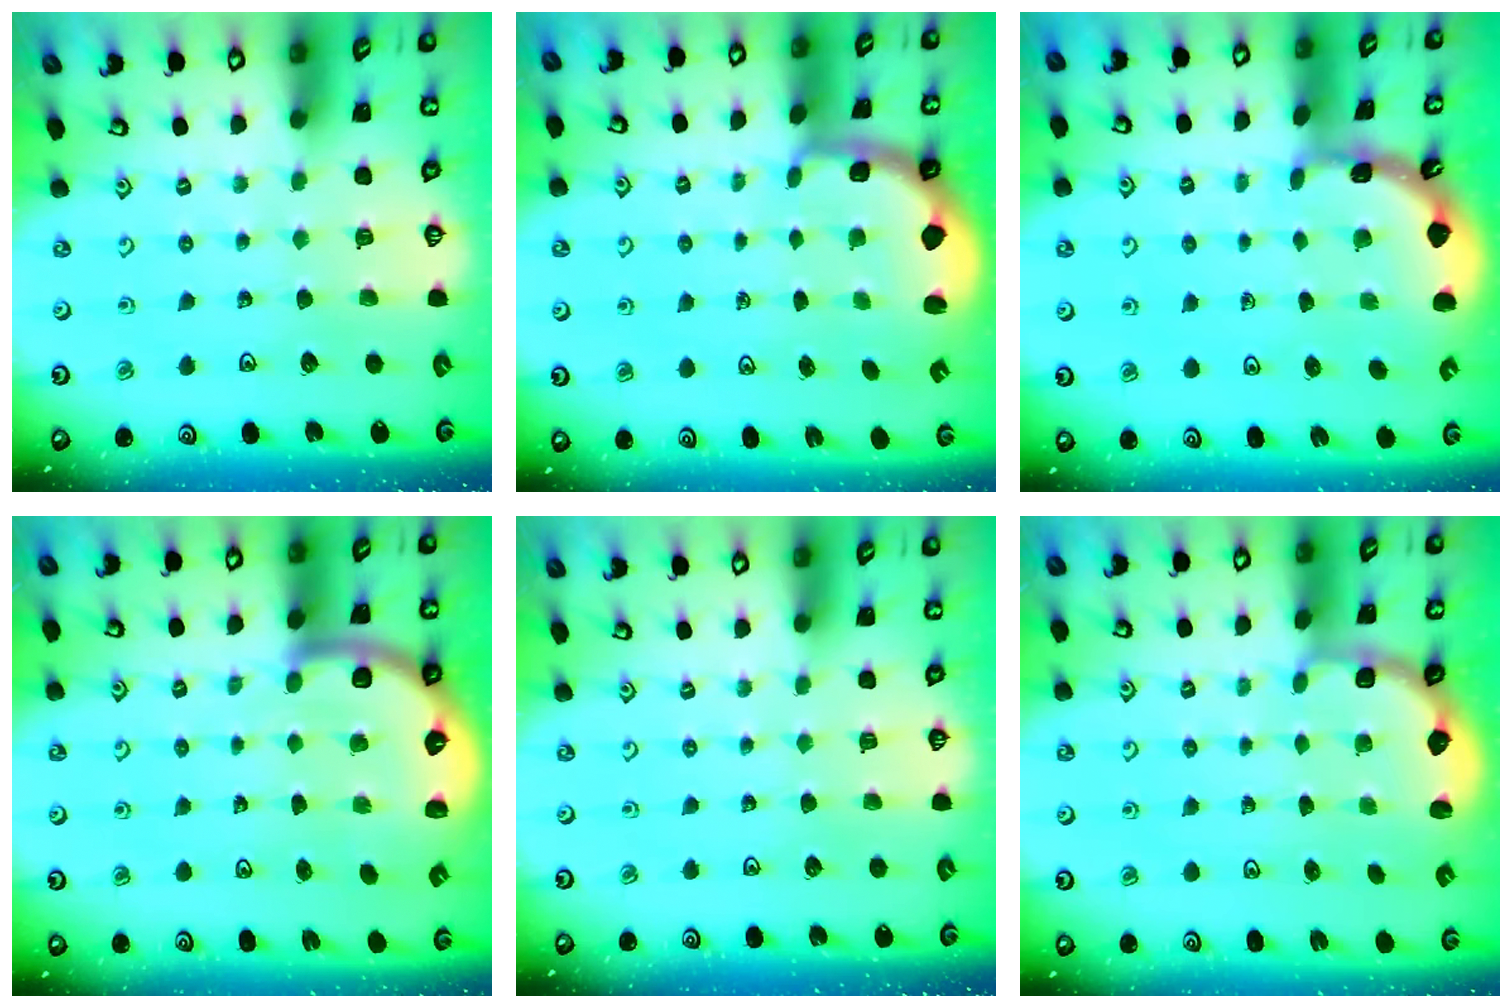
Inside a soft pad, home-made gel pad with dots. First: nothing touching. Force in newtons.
{"total": 2.4, "press": 1.1, "slide": 2.1}
{"total": 1.8, "press": 1.8, "slide": 0.2}
{"total": 6.1, "press": 5.7, "slide": 2.0}
{"total": 0.0}
{"total": 2.6, "press": 2.1, "slide": 1.5}